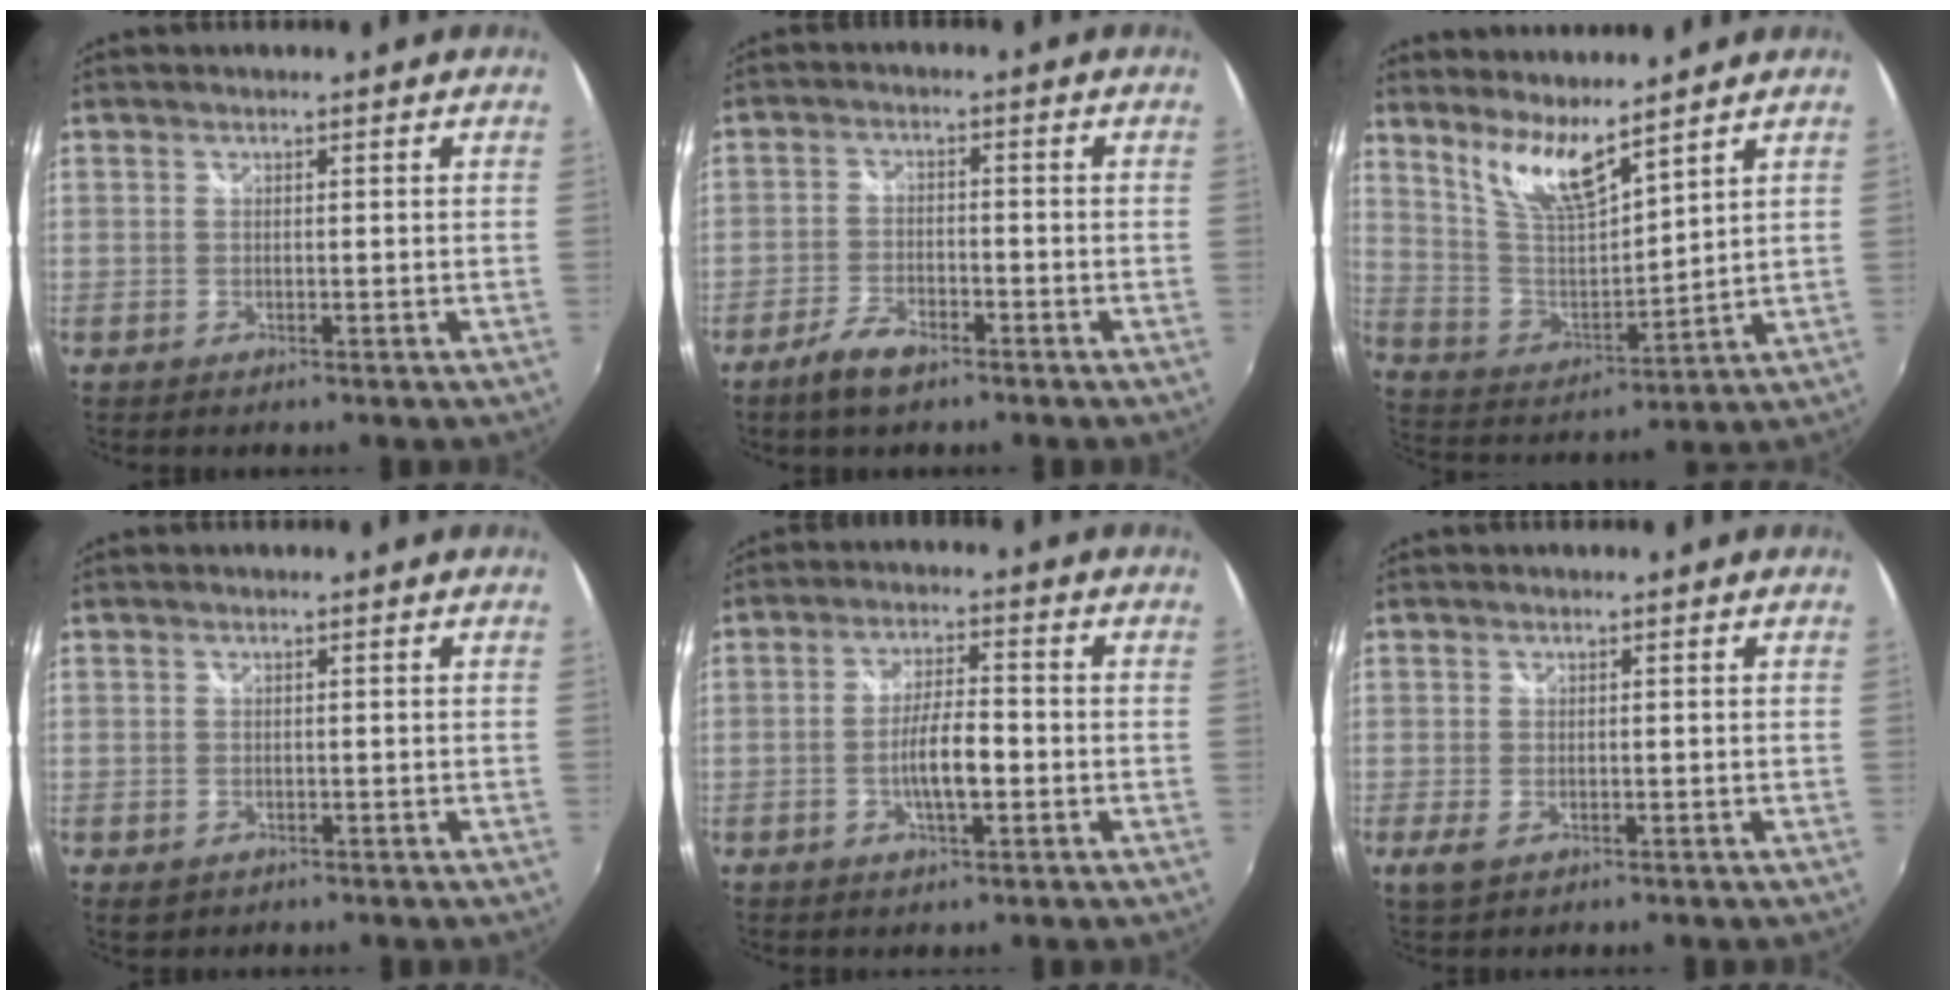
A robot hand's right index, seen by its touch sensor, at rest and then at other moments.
{"total": 5.7, "force": [-4.1, 2.2, 3.3], "torque": [-0.083, -0.005, -0.079]}
{"total": 10.1, "force": [7.8, 1.9, 6.1], "torque": [-0.115, -0.014, 0.161]}
{"total": 1.9, "force": [-0.8, 1.6, 0.7], "torque": [-0.016, -0.006, -0.011]}
{"total": 6.5, "force": [-1.9, 1.7, 6.0], "torque": [-0.111, 0.001, -0.029]}
{"total": 2.5, "force": [-1.0, 1.4, 1.8], "torque": [-0.038, -0.009, -0.017]}